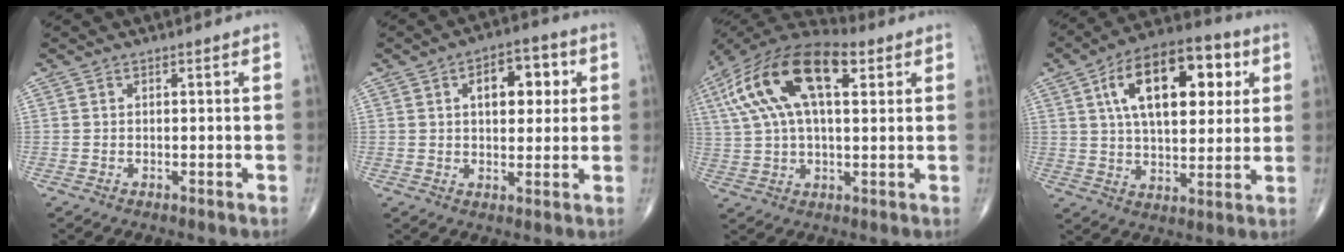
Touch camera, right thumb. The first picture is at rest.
{"total": 9.8, "force": [2.6, 5.5, 7.7], "torque": [-0.074, 0.007, 0.035]}
{"total": 21.4, "force": [7.4, 9.9, 17.5], "torque": [-0.350, 0.031, 0.127]}
{"total": 20.4, "force": [6.5, 10.4, 16.3], "torque": [-0.228, 0.001, 0.097]}